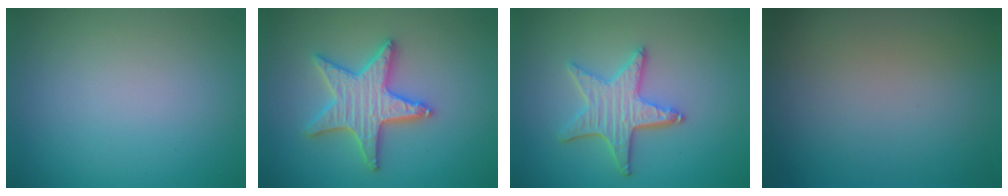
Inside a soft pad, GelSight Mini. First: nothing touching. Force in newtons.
{"total": 4.9, "press": 4.9, "slide": 0.9}
{"total": 4.4, "press": 3.7, "slide": 2.4}
{"total": 0.0}